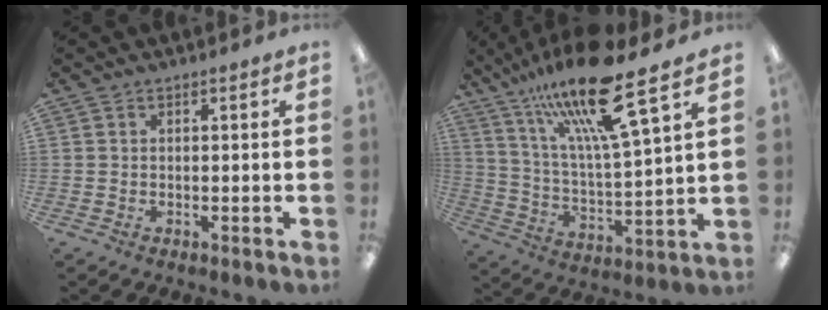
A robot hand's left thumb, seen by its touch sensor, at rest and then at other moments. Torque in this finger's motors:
{"motor_torque": [0.37, 0.67, 1.59, -1.19, 0.42]}